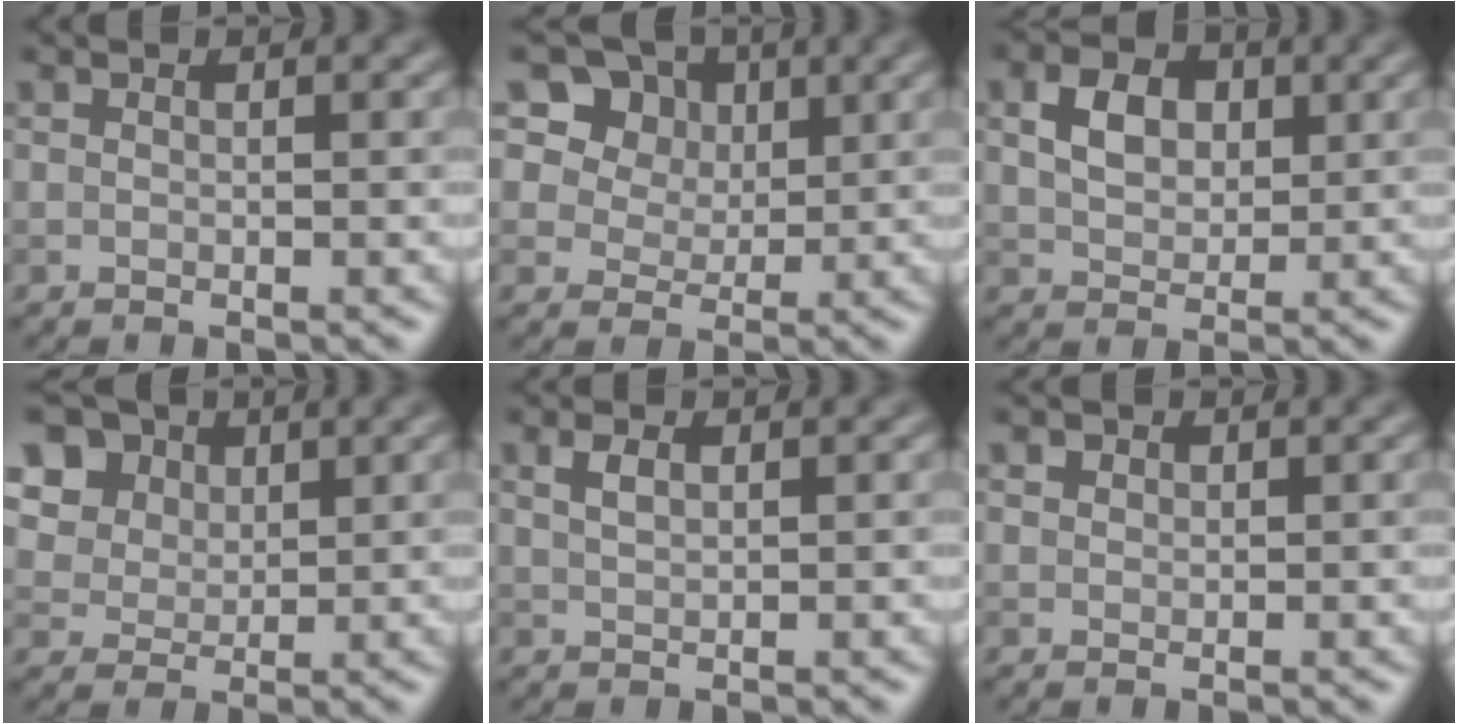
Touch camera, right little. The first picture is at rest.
{"total": 10.4, "force": [5.9, 7.5, 4.2], "torque": [-0.116, 0.011, 0.107]}
{"total": 3.6, "force": [1.0, 2.6, 2.3], "torque": [-0.045, 0.006, 0.017]}
{"total": 11.4, "force": [6.0, 8.4, 4.9], "torque": [-0.129, 0.029, 0.101]}
{"total": 1.5, "force": [0.8, 0.7, 1.1], "torque": [-0.024, 0.004, 0.018]}
{"total": 1.4, "force": [0.9, 0.9, 0.5], "torque": [-0.008, 0.000, 0.011]}